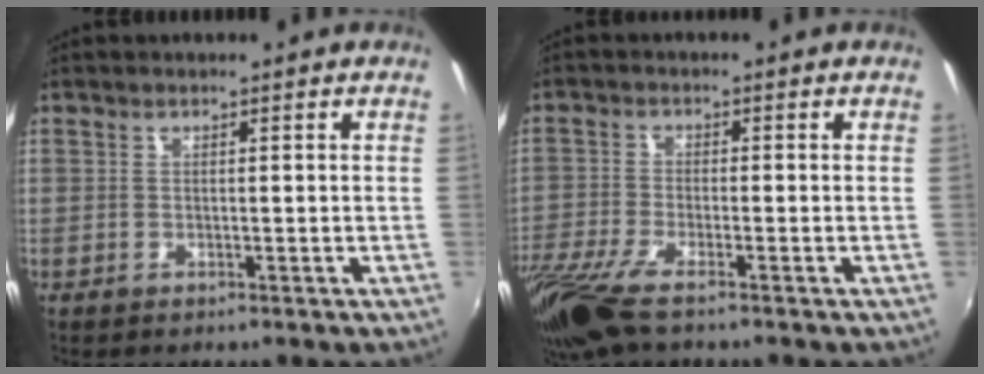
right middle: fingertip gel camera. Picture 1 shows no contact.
{"total": 10.3, "force": [-7.4, 2.1, 6.9], "torque": [-0.165, -0.045, -0.143]}